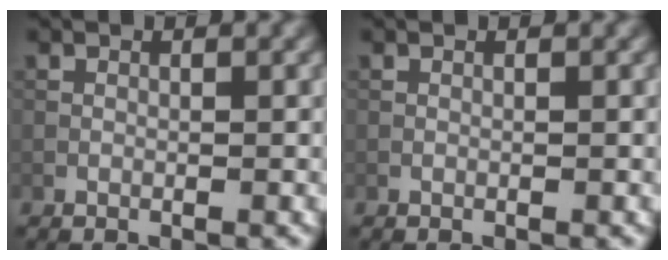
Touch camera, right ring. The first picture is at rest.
{"total": 0.0}